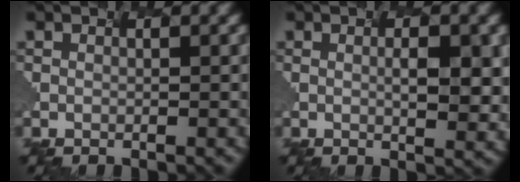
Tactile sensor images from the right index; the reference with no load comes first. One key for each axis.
{"total": 2.7, "fx": 0.2, "fy": 0.6, "fz": 2.6, "tx": -0.042, "ty": 0.001, "tz": 0.013}